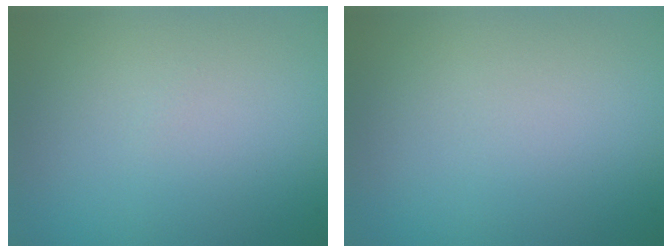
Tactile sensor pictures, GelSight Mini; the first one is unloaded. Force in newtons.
{"total": 0.0}